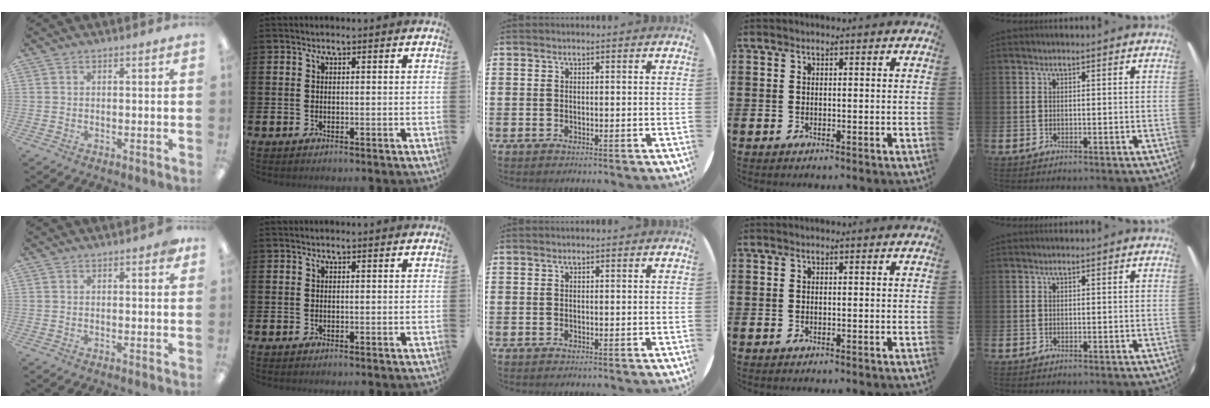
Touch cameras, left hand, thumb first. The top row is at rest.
{"thumb": {"total": 1.4, "force": [0.8, 0.6, 1.0], "torque": [-0.005, -0.003, 0.011]}}